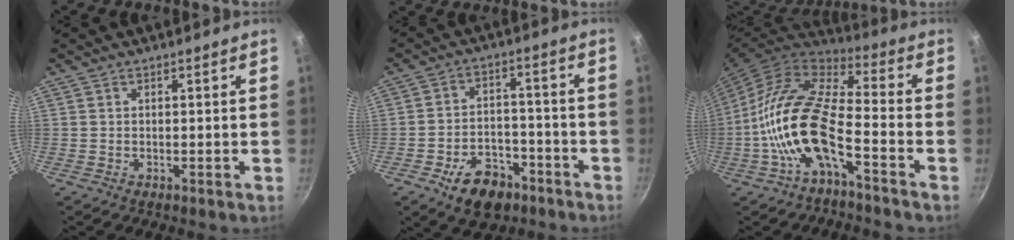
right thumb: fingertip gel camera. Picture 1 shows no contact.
{"total": 10.8, "force": [-6.3, 6.7, 5.7], "torque": [-0.066, 0.044, -0.094]}
{"total": 16.4, "force": [-5.5, 6.4, 14.0], "torque": [-0.273, 0.045, -0.120]}